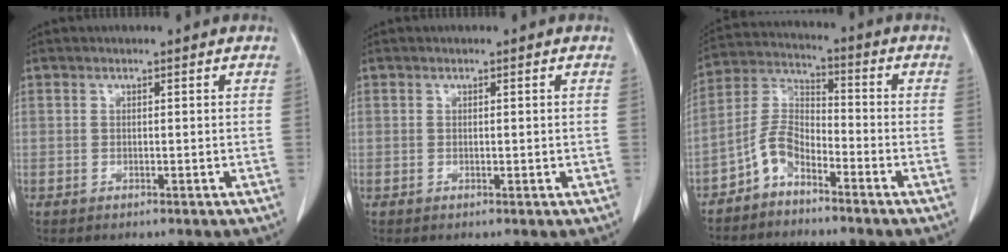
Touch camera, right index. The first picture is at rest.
{"total": 0.7, "force": [0.1, 0.3, 0.6], "torque": [-0.009, 0.000, 0.004]}
{"total": 6.1, "force": [-4.3, 2.8, 3.2], "torque": [-0.074, 0.014, -0.094]}